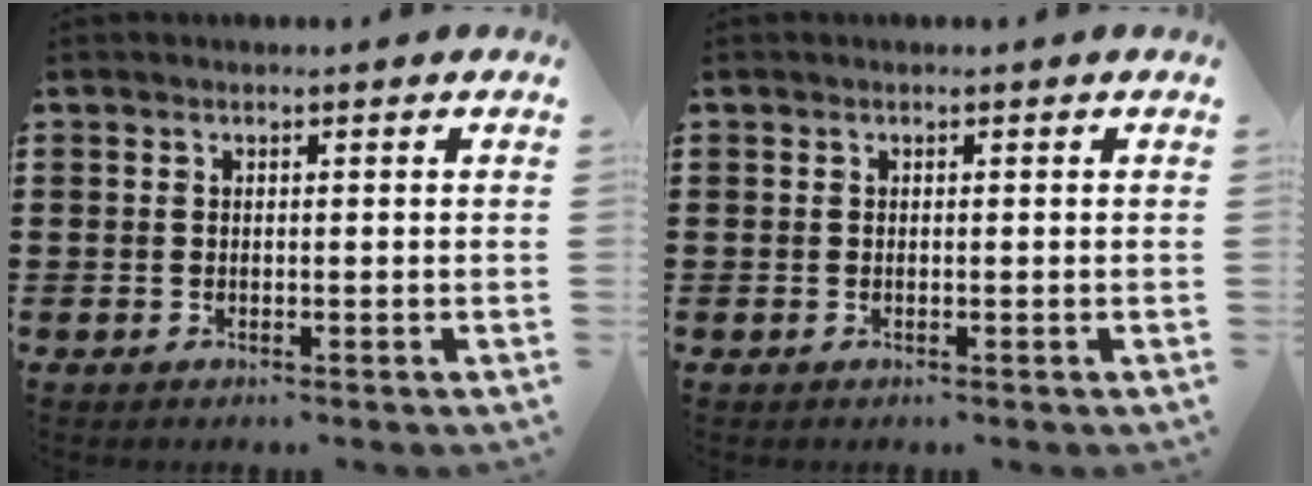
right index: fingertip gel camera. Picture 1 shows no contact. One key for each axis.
{"total": 0.0}